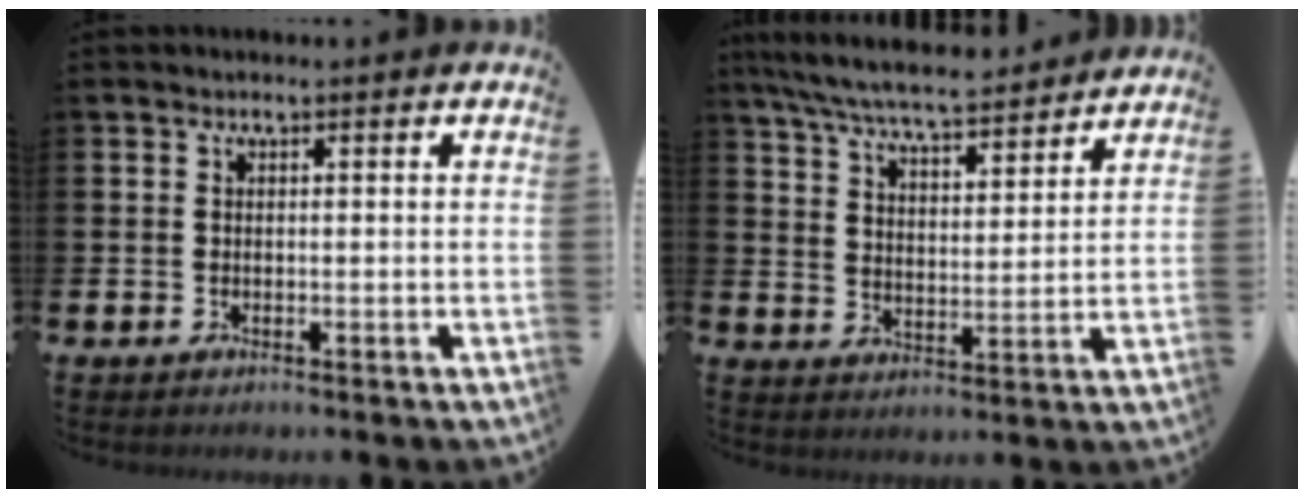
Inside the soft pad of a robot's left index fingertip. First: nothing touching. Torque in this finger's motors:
{"motor_torque": [0.91, -1.23, 1.05, 0.21]}